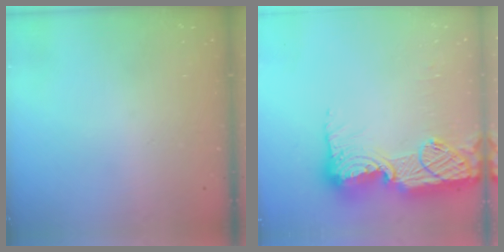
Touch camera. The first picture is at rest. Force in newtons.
{"total": 21.2, "press": 21.2, "slide": 1.2}